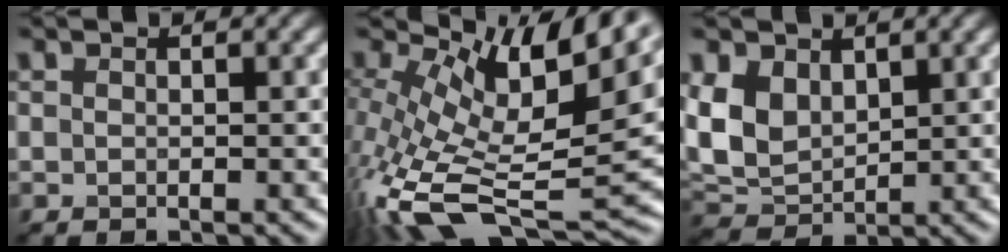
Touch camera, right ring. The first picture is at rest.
{"total": 12.1, "force": [1.1, 5.6, 10.7], "torque": [-0.207, -0.002, 0.030]}
{"total": 5.5, "force": [1.5, 3.8, 3.6], "torque": [-0.086, -0.003, 0.032]}